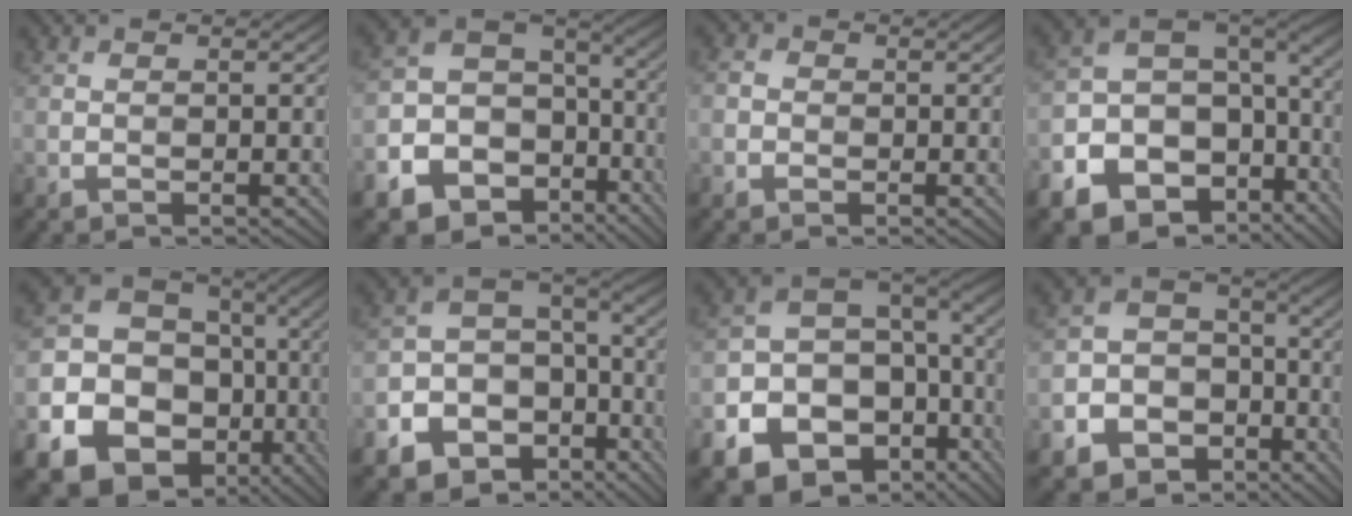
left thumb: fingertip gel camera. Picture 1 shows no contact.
{"total": 15.9, "force": [-7.4, 12.1, 7.2], "torque": [-0.189, -0.040, -0.101]}
{"total": 1.8, "force": [-0.6, 1.6, 0.5], "torque": [-0.007, 0.001, -0.019]}
{"total": 17.8, "force": [-7.6, 12.6, 10.0], "torque": [-0.243, -0.062, -0.085]}
{"total": 23.2, "force": [-9.0, 19.5, 8.8], "torque": [-0.208, -0.057, -0.142]}
{"total": 14.4, "force": [-7.5, 10.1, 7.0], "torque": [-0.174, -0.053, -0.112]}
{"total": 19.5, "force": [-7.9, 14.3, 10.5], "torque": [-0.245, -0.049, -0.077]}
{"total": 12.5, "force": [-6.4, 9.3, 5.2], "torque": [-0.126, -0.033, -0.100]}